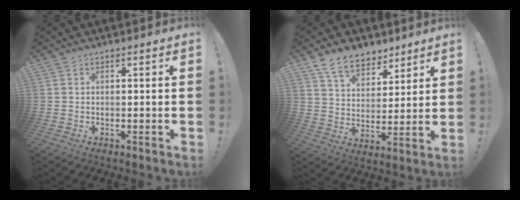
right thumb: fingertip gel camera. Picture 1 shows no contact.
{"total": 11.3, "force": [8.4, 6.5, 4.0], "torque": [-0.071, -0.054, 0.164]}